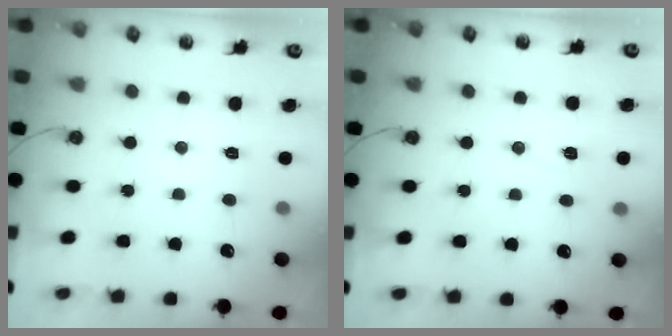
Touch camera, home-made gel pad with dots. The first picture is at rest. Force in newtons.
{"total": 4.1, "press": 3.1, "slide": 2.6}